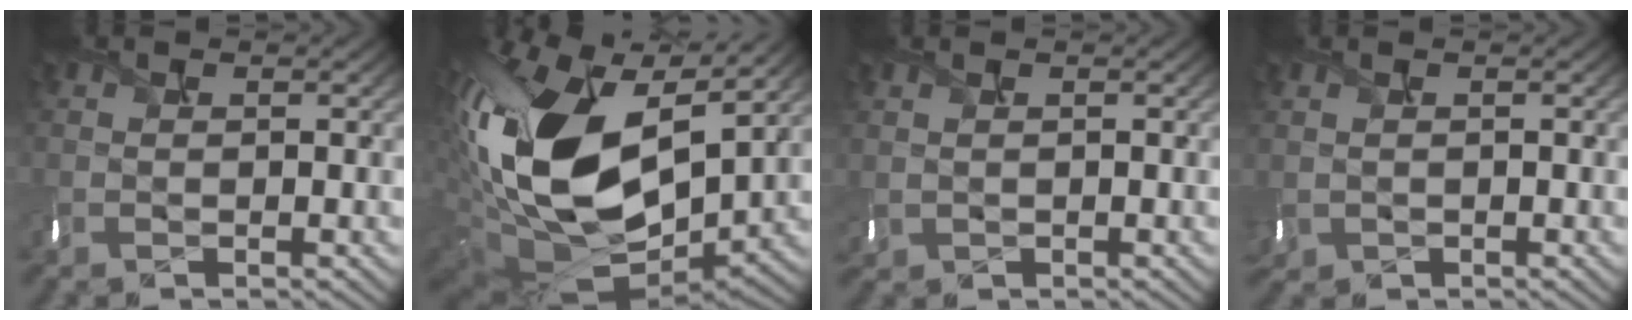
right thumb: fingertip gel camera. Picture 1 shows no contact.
{"total": 19.9, "force": [3.2, 12.2, 15.4], "torque": [-0.357, -0.013, 0.066]}
{"total": 1.2, "force": [0.5, 0.6, 0.9], "torque": [-0.028, 0.001, 0.018]}
{"total": 1.7, "force": [0.1, 1.0, 1.4], "torque": [-0.040, -0.003, 0.015]}